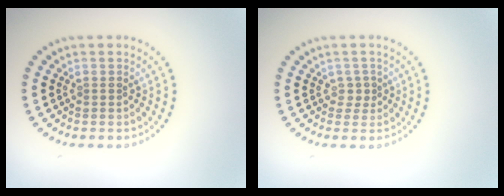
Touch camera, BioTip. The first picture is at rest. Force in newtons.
{"total": 0.9, "press": 0.8, "slide": 0.6}